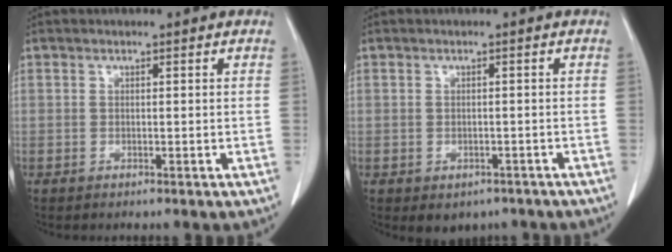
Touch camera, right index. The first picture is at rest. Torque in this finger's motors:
{"motor_torque": [-0.41, -0.40, -0.22, -0.07]}